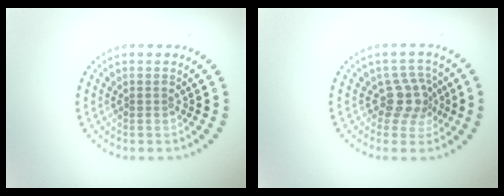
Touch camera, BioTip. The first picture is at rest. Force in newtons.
{"total": 2.9, "press": 2.3, "slide": 1.8}